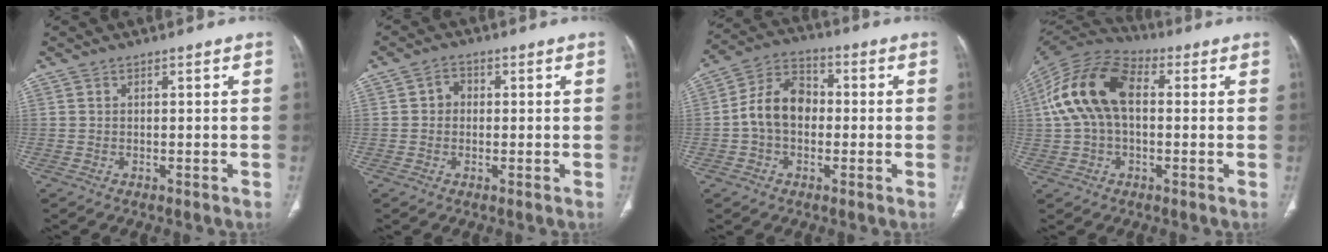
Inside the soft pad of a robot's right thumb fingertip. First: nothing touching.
{"total": 2.7, "force": [0.1, 2.4, 1.3], "torque": [-0.007, 0.009, -0.003]}
{"total": 10.1, "force": [-0.7, 7.2, 7.0], "torque": [-0.115, 0.031, -0.025]}
{"total": 15.9, "force": [1.9, 9.6, 12.5], "torque": [-0.248, 0.039, 0.025]}